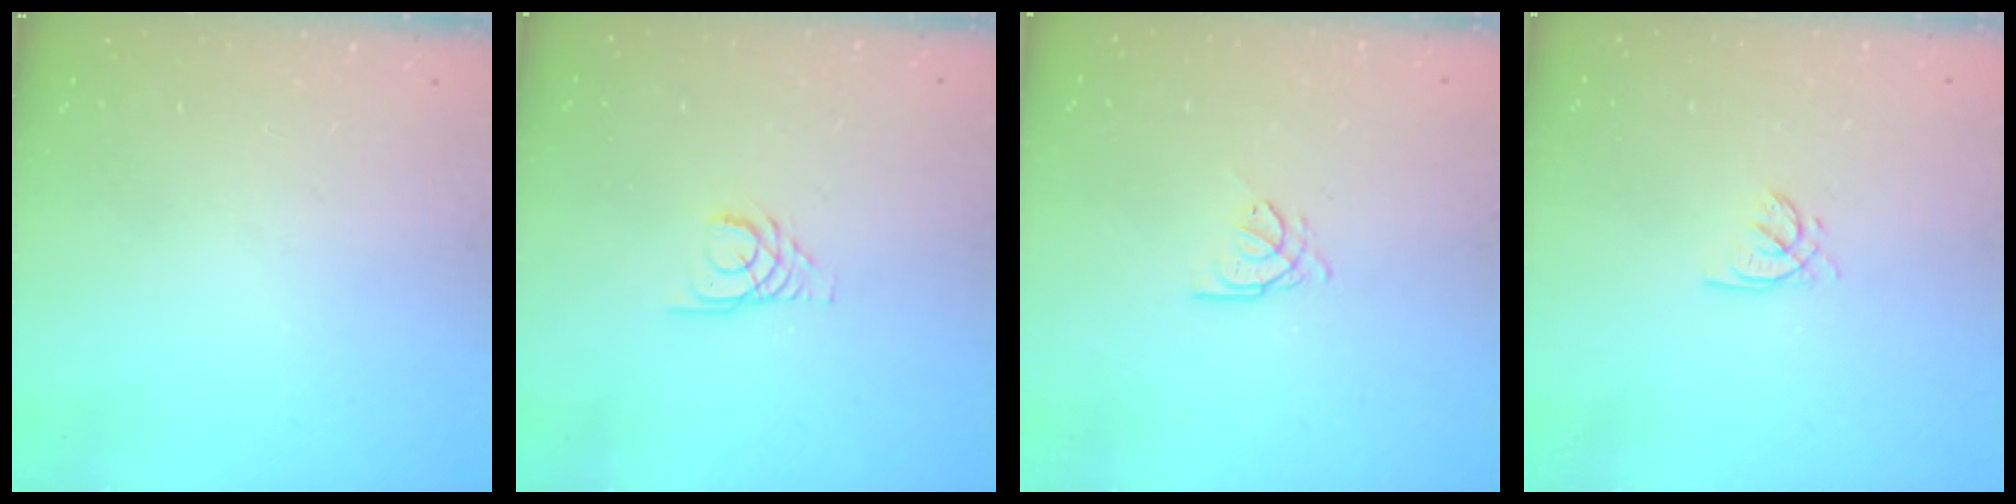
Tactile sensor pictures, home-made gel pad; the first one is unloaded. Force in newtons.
{"total": 3.3, "press": 3.3, "slide": 0.3}
{"total": 0.9, "press": 0.8, "slide": 0.2}
{"total": 2.2, "press": 2.2, "slide": 0.2}